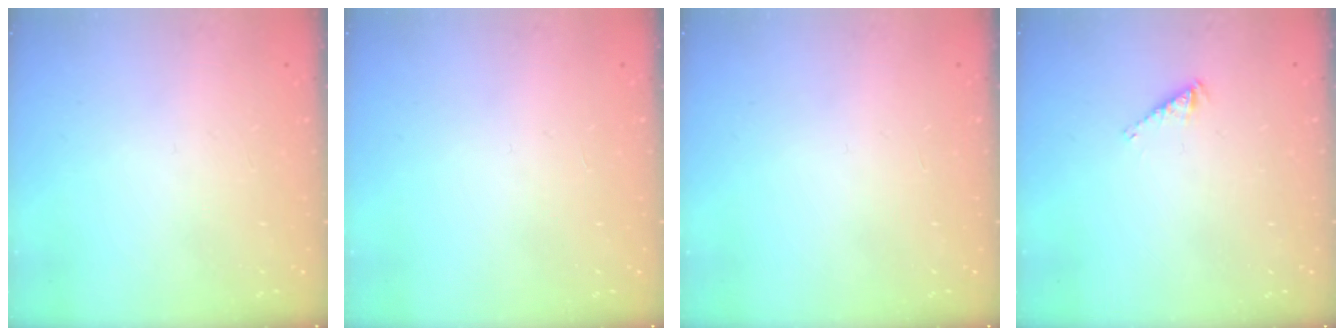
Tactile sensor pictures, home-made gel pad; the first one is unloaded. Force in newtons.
{"total": 0.0}
{"total": 0.0}
{"total": 2.6, "press": 2.6, "slide": 0.4}